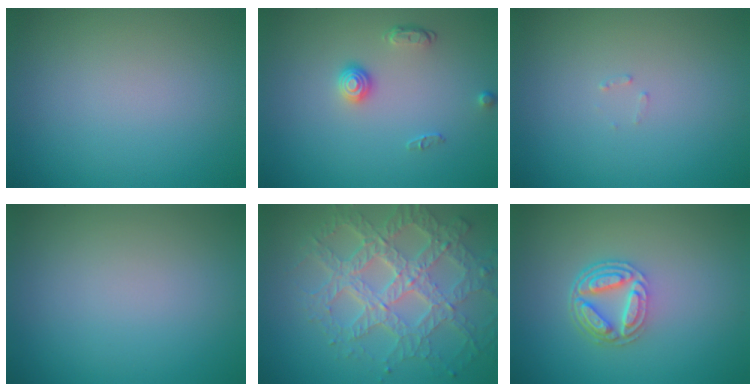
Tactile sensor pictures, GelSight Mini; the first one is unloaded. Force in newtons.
{"total": 1.7, "press": 1.4, "slide": 1.0}
{"total": 0.6, "press": 0.6, "slide": 0.1}
{"total": 0.0}
{"total": 7.8, "press": 5.6, "slide": 5.5}
{"total": 4.4, "press": 3.3, "slide": 2.9}